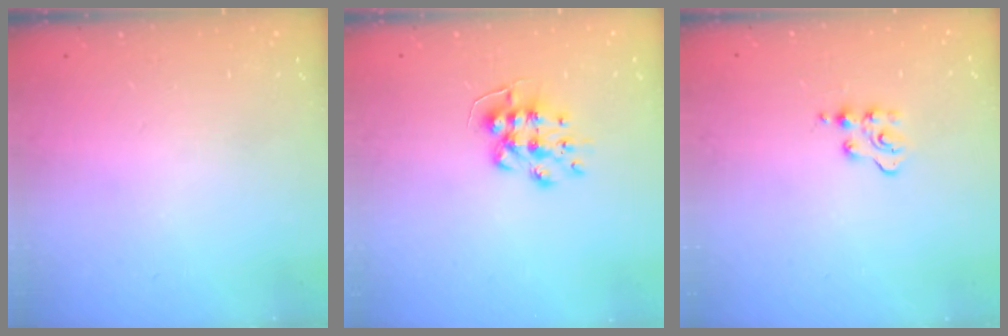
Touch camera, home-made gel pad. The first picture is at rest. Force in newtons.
{"total": 8.3, "press": 8.3, "slide": 0.4}
{"total": 4.2, "press": 4.2, "slide": 0.6}